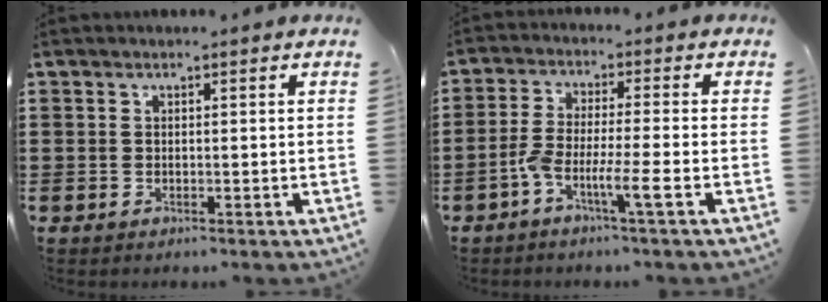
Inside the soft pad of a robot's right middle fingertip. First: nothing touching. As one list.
[{"total": 5.9, "force": [-3.3, 0.0, 4.9], "torque": [-0.103, -0.009, -0.066]}]